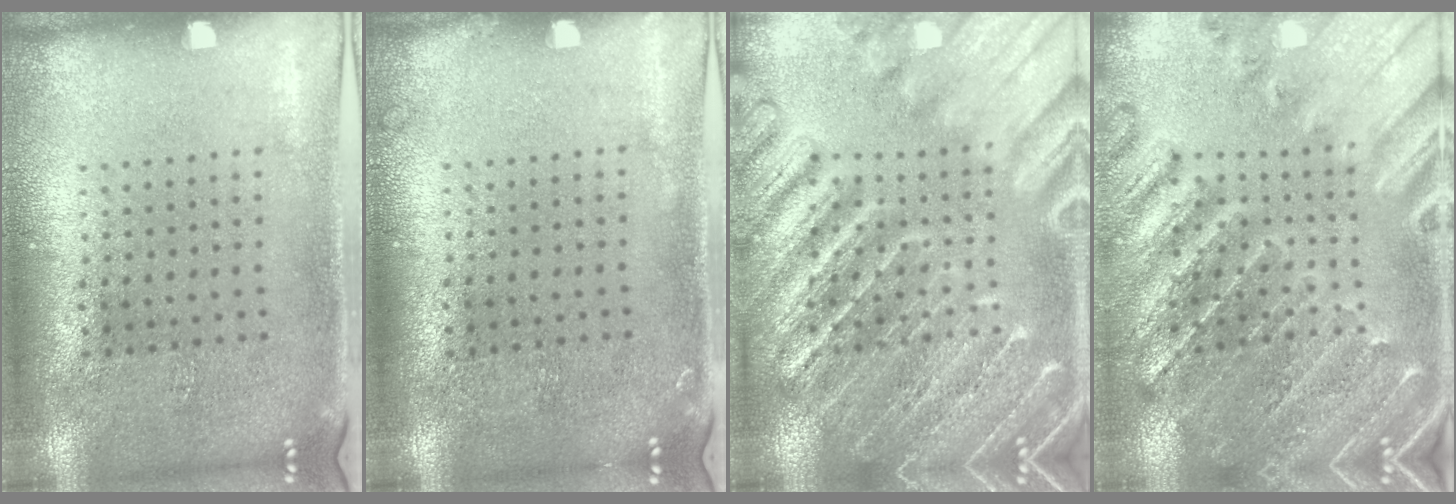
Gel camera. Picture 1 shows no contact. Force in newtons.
{"total": 0.6, "press": 0.5, "slide": 0.1}
{"total": 6.3, "press": 6.2, "slide": 0.9}
{"total": 1.8, "press": 1.8, "slide": 0.3}